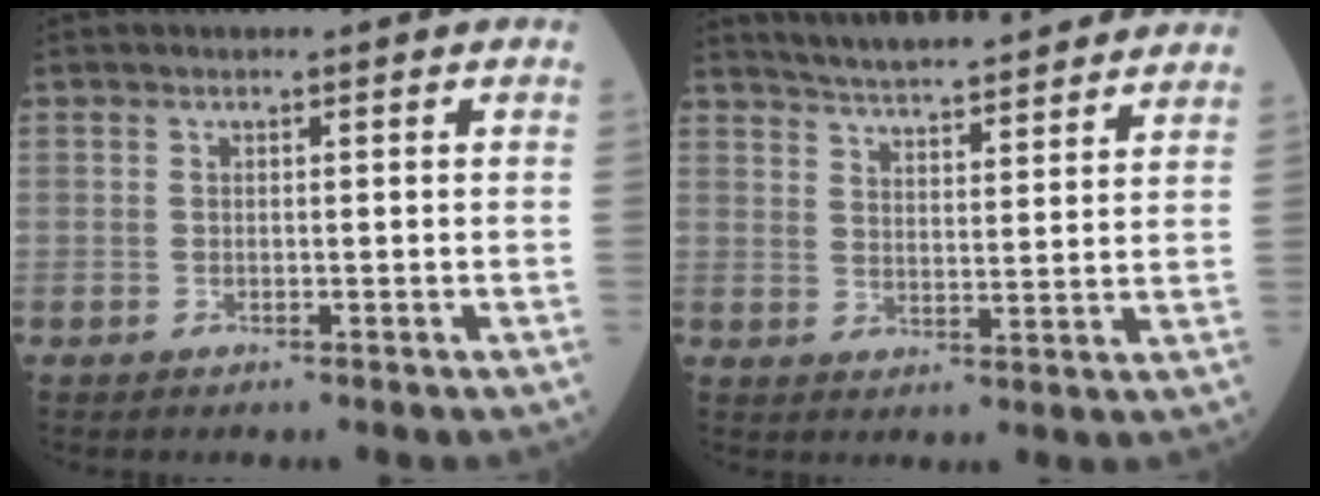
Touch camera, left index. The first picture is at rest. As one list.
[{"total": 18.4, "force": [16.8, 2.1, 7.2], "torque": [-0.107, 0.021, 0.233]}]